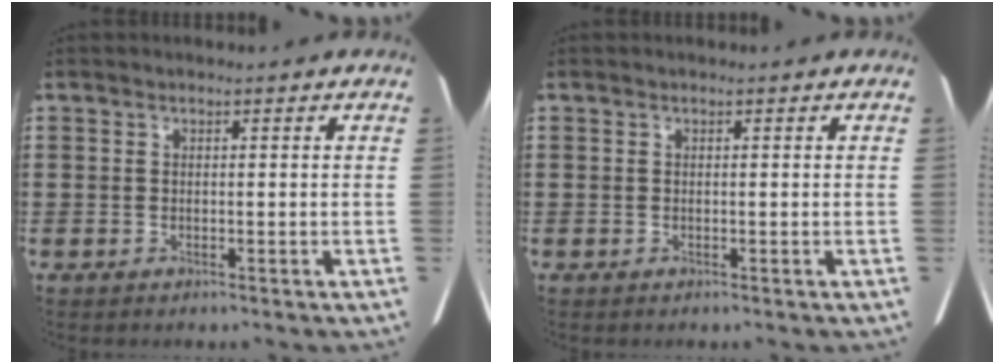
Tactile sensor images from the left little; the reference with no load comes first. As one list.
[{"total": 0.0}]